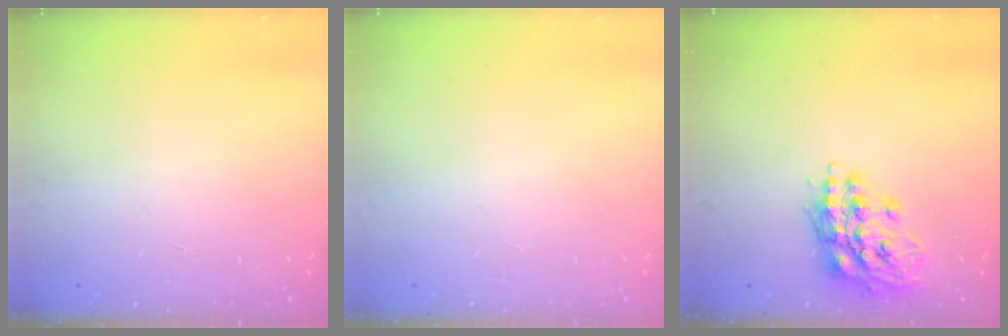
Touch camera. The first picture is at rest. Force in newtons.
{"total": 0.0}
{"total": 14.9, "press": 14.9, "slide": 1.6}